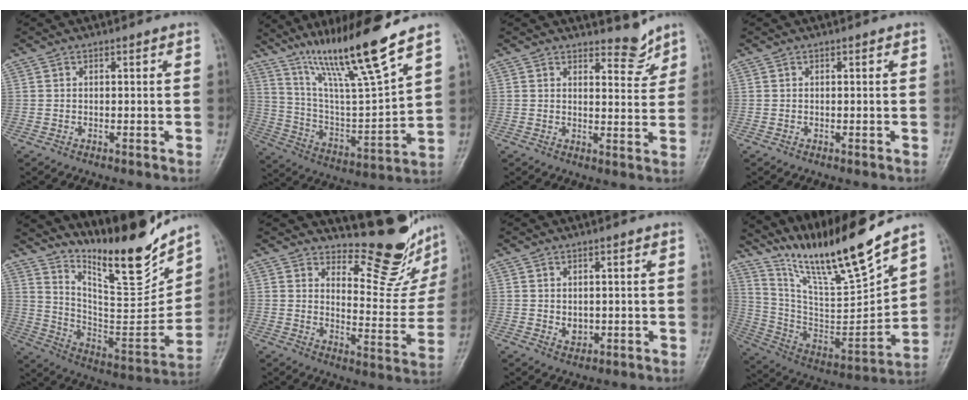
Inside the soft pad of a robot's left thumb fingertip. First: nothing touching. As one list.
[{"total": 19.2, "force": [13.8, 1.2, 13.3], "torque": [-0.211, -0.070, 0.251]}, {"total": 4.4, "force": [4.0, 1.7, 1.1], "torque": [0.004, -0.036, 0.057]}, {"total": 0.0}, {"total": 19.6, "force": [16.4, 3.5, 10.2], "torque": [-0.128, -0.125, 0.281]}, {"total": 14.7, "force": [12.8, 4.4, 5.6], "torque": [-0.034, -0.132, 0.166]}, {"total": 2.5, "force": [0.0, 2.0, 1.6], "torque": [-0.015, -0.003, 0.007]}, {"total": 21.1, "force": [17.3, 1.9, 11.8], "torque": [-0.173, -0.099, 0.321]}]